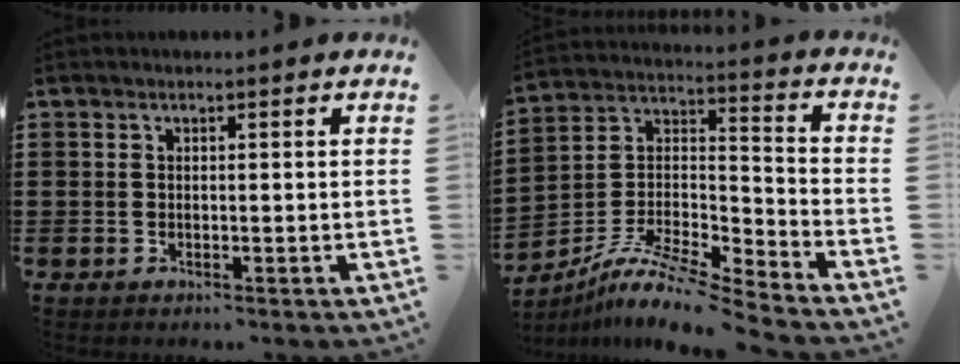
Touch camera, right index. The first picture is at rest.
{"total": 9.8, "force": [-8.5, 1.1, 4.8], "torque": [-0.105, 0.001, -0.175]}